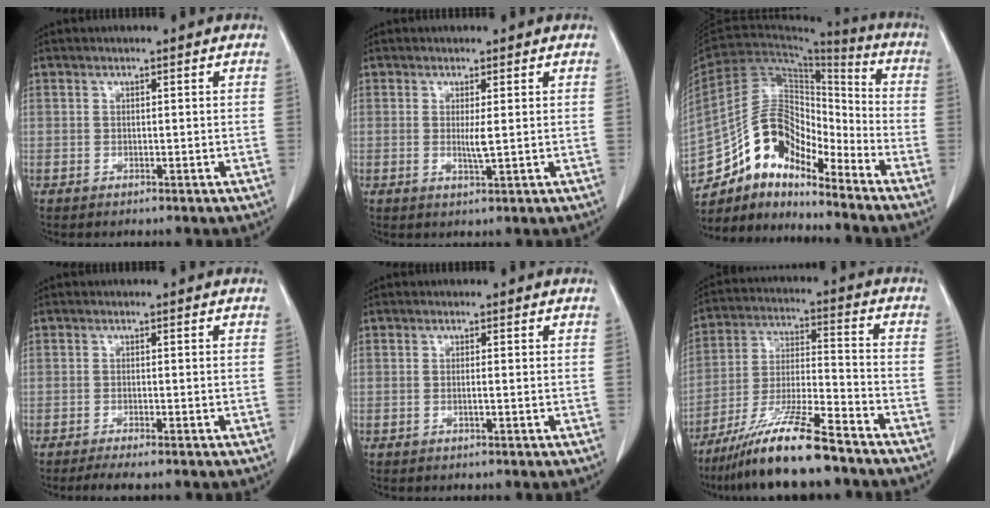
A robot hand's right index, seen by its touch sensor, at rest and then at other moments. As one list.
[{"total": 2.0, "force": [0.2, 0.1, 2.0], "torque": [-0.041, -0.004, 0.006]}, {"total": 14.1, "force": [-11.3, 5.6, 6.3], "torque": [-0.115, 0.053, -0.208]}, {"total": 4.0, "force": [-3.3, 0.0, 2.2], "torque": [-0.028, -0.007, -0.048]}, {"total": 0.7, "force": [-0.2, 0.0, 0.7], "torque": [-0.014, 0.001, -0.001]}, {"total": 14.7, "force": [-11.3, 0.7, 9.3], "torque": [-0.178, -0.020, -0.203]}]